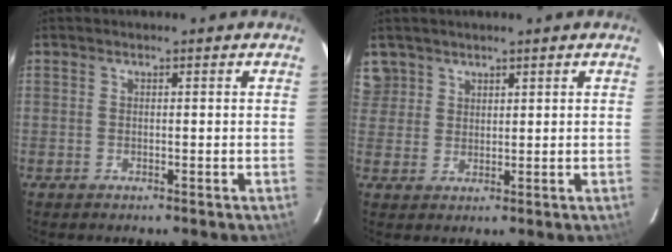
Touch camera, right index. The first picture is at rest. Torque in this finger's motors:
{"motor_torque": [0.09, 0.21, 0.00, -0.01]}